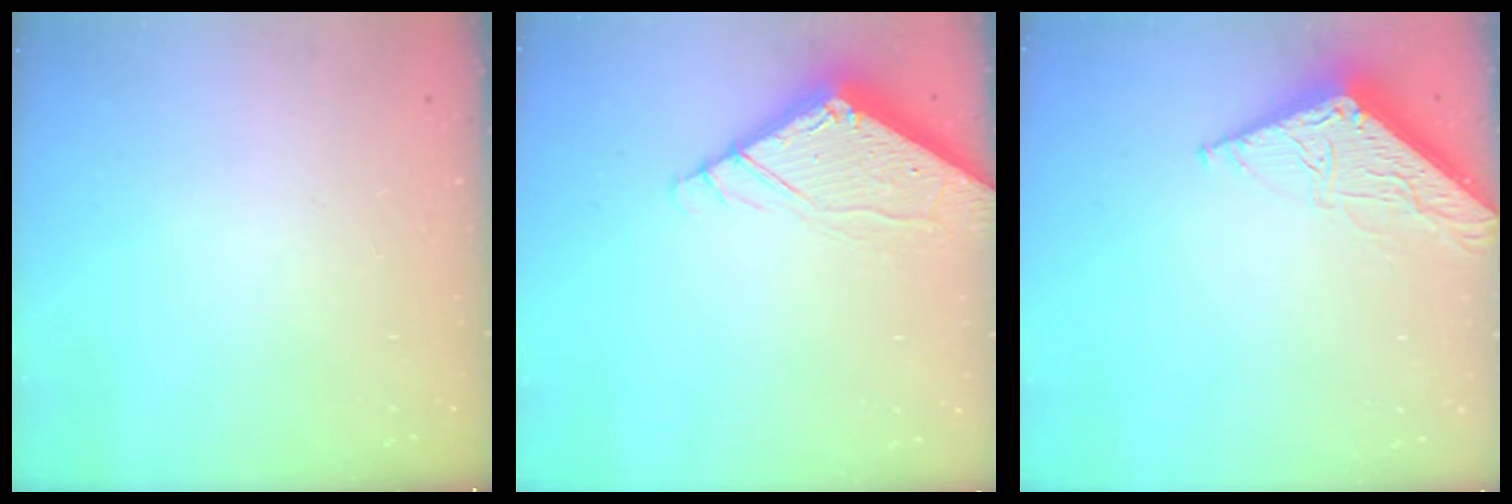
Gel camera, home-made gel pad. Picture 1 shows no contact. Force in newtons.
{"total": 7.1, "press": 7.1, "slide": 0.3}
{"total": 6.8, "press": 6.8, "slide": 0.5}